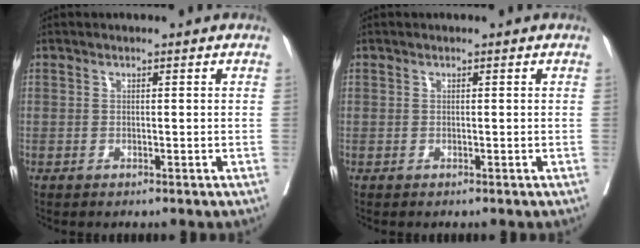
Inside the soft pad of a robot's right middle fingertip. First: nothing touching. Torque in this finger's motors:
{"motor_torque": [-0.63, 0.28, -0.47, -0.14]}